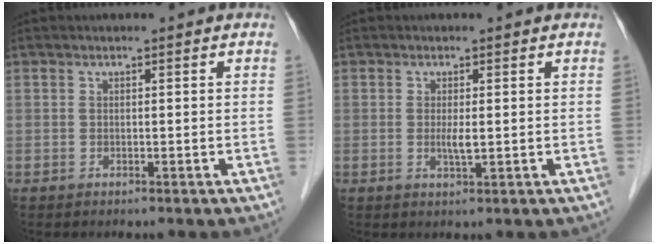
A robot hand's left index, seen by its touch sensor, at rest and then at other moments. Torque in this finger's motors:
{"motor_torque": [0.39, 0.31, 0.09, 0.01]}